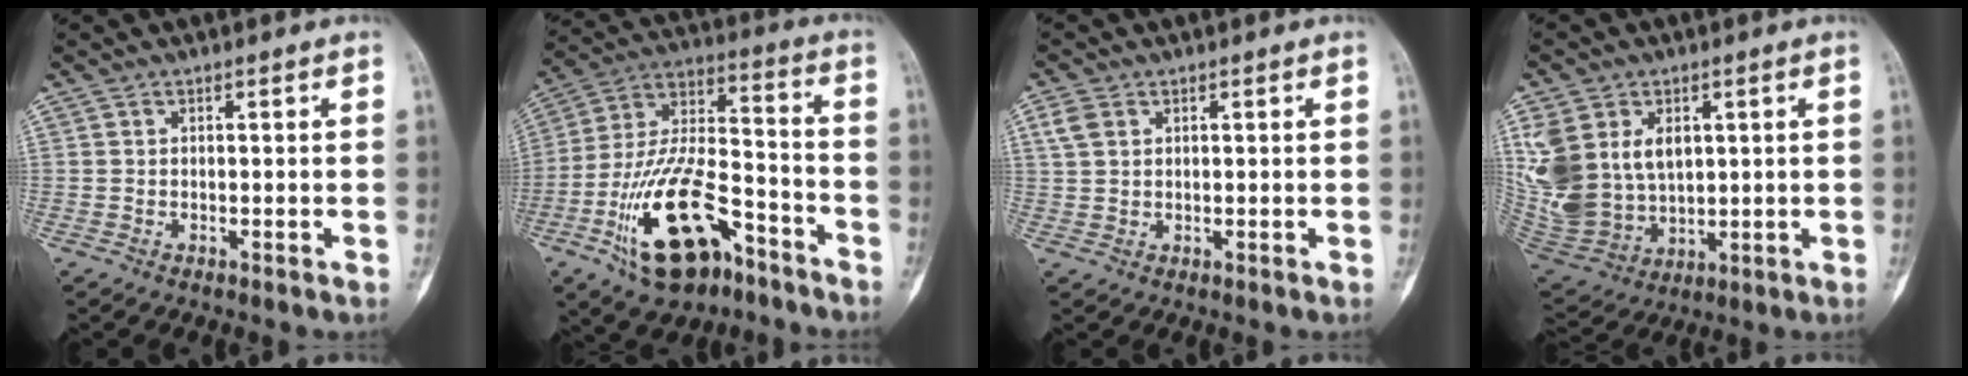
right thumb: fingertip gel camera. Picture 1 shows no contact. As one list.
[{"total": 21.2, "force": [-10.8, 10.1, 15.3], "torque": [-0.275, 0.078, -0.184]}, {"total": 3.4, "force": [1.4, 2.4, 2.0], "torque": [-0.045, 0.005, 0.034]}, {"total": 19.4, "force": [4.6, 14.3, 12.4], "torque": [-0.280, -0.004, 0.121]}]